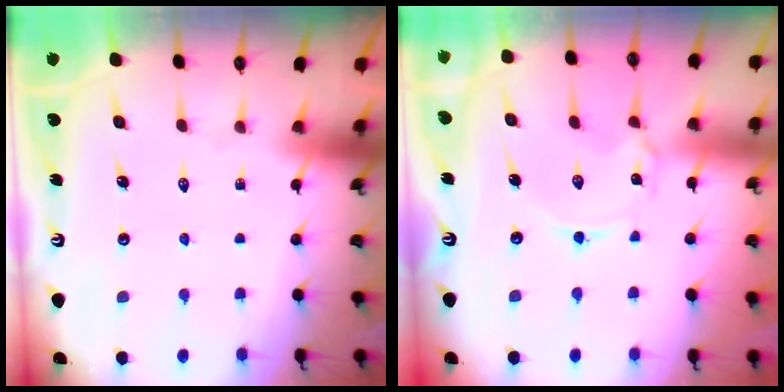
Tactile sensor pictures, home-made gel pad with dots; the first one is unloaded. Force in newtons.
{"total": 0.9, "press": 0.9, "slide": 0.1}